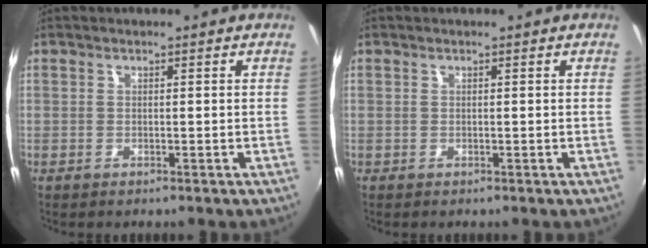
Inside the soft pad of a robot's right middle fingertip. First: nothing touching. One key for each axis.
{"total": 0.0}